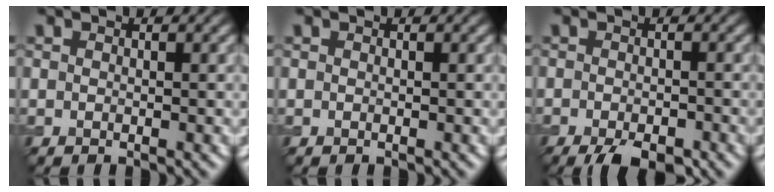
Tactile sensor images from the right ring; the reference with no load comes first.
{"total": 0.0}
{"total": 4.4, "force": [-3.1, 1.4, 2.9], "torque": [-0.045, -0.006, -0.049]}